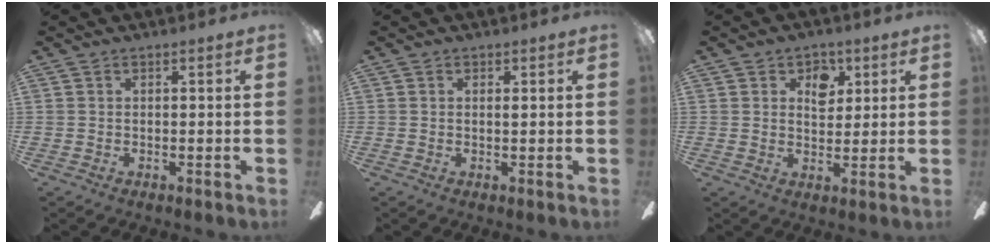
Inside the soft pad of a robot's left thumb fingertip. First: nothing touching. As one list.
[{"total": 0.6, "force": [0.2, 0.3, 0.5], "torque": [-0.001, -0.001, 0.000]}, {"total": 5.8, "force": [2.7, 3.9, 3.3], "torque": [-0.034, -0.001, 0.041]}]